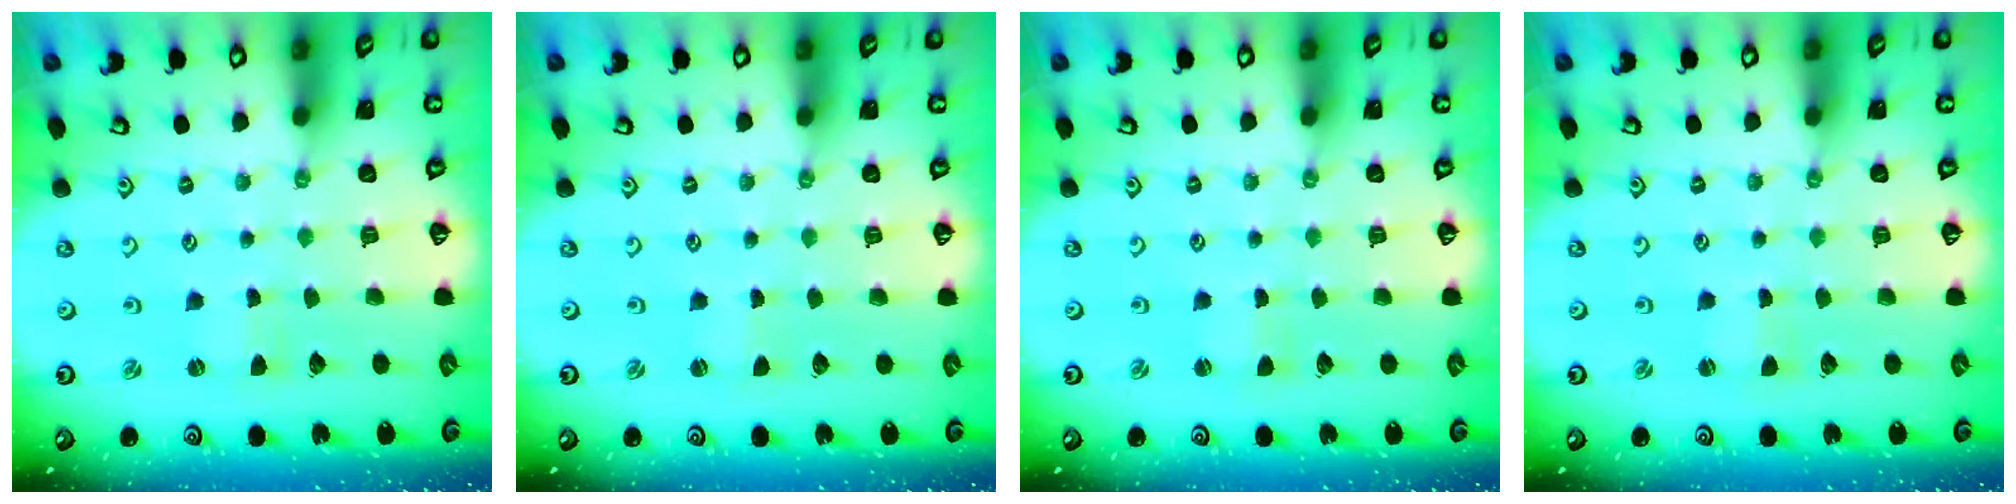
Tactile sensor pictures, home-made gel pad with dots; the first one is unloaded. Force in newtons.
{"total": 0.0}
{"total": 0.9, "press": 0.9, "slide": 0.0}
{"total": 0.9, "press": 0.9, "slide": 0.0}